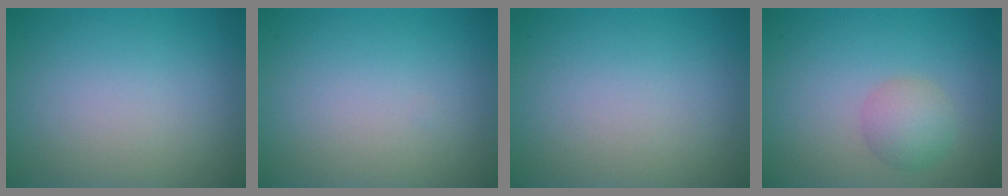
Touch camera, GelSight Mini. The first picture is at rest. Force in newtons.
{"total": 0.0}
{"total": 0.0}
{"total": 2.5, "press": 2.5, "slide": 0.1}